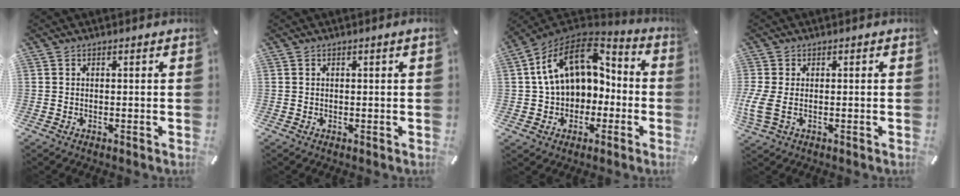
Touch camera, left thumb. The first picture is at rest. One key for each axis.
{"total": 0.7, "fx": 0.2, "fy": -0.1, "fz": 0.6, "tx": -0.011, "ty": 0.000, "tz": 0.004}
{"total": 15.8, "fx": 3.7, "fy": 12.0, "fz": 9.6, "tx": -0.177, "ty": -0.009, "tz": 0.070}
{"total": 5.0, "fx": -0.4, "fy": 2.9, "fz": 4.1, "tx": -0.096, "ty": -0.002, "tz": -0.008}